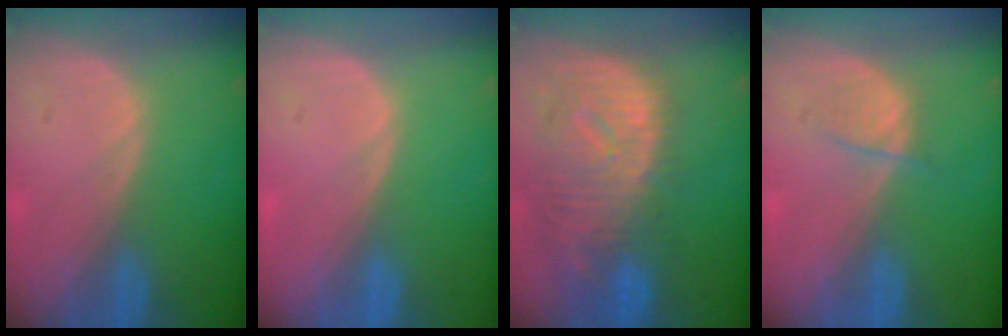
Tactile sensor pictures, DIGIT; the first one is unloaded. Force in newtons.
{"total": 0.0}
{"total": 12.2, "press": 10.5, "slide": 6.1}
{"total": 2.1, "press": 2.1, "slide": 0.3}